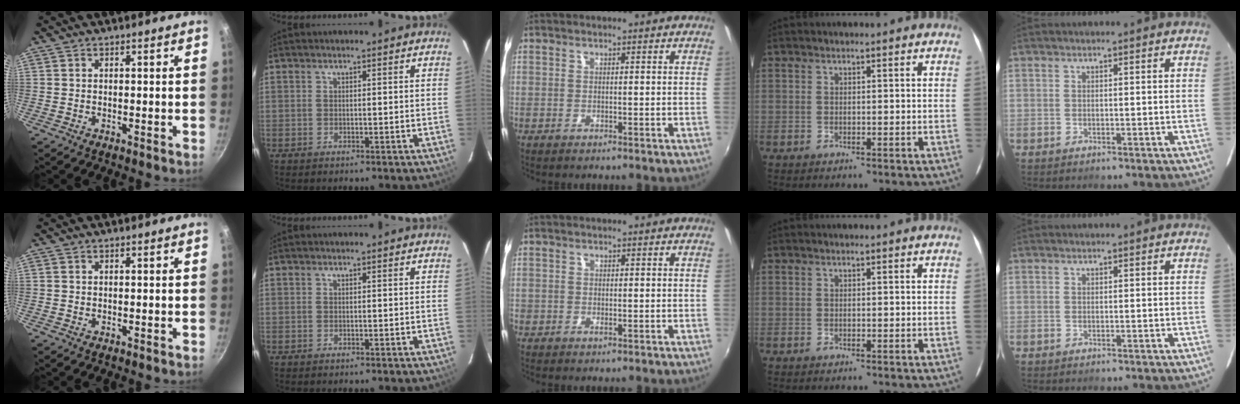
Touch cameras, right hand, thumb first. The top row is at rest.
{"middle": {"total": 1.1, "force": [-0.3, 0.8, 0.6], "torque": [-0.011, -0.001, -0.007]}}